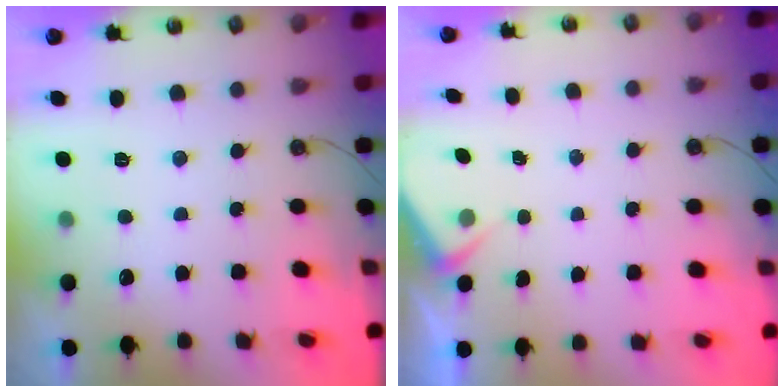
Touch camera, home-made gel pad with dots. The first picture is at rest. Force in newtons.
{"total": 2.6, "press": 2.5, "slide": 0.5}